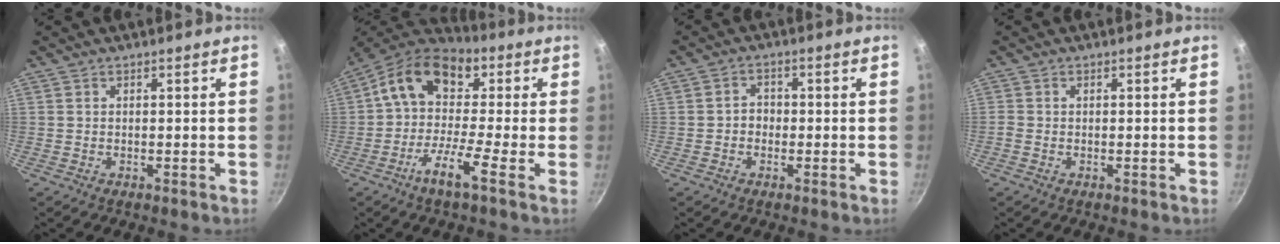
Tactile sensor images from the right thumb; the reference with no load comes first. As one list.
[{"total": 13.4, "force": [-1.2, 7.1, 11.3], "torque": [-0.189, 0.043, -0.049]}, {"total": 2.6, "force": [-0.6, 2.3, 1.1], "torque": [0.000, 0.012, -0.012]}, {"total": 0.6, "force": [-0.2, 0.5, 0.3], "torque": [-0.007, 0.002, -0.004]}]